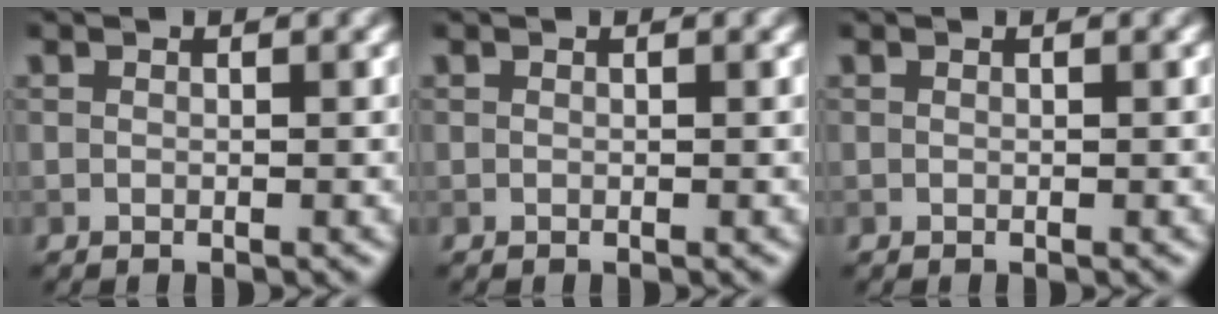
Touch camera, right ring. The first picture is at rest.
{"total": 0.0}
{"total": 0.0}